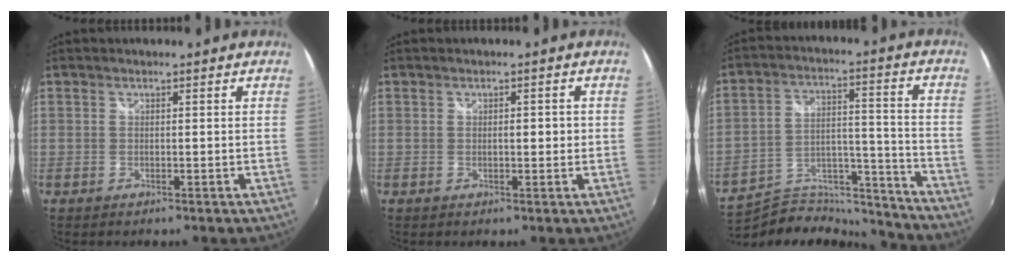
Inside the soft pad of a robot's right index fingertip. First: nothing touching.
{"total": 1.6, "force": [-0.1, 0.9, 1.3], "torque": [-0.016, 0.004, -0.001]}
{"total": 19.0, "force": [-17.5, 5.6, 4.5], "torque": [-0.081, 0.043, -0.262]}